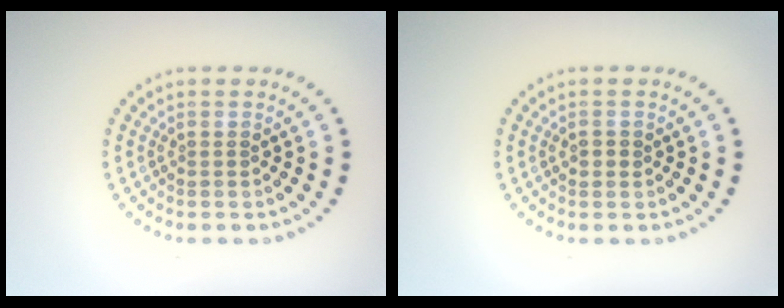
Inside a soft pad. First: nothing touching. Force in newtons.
{"total": 0.9, "press": 0.9, "slide": 0.1}